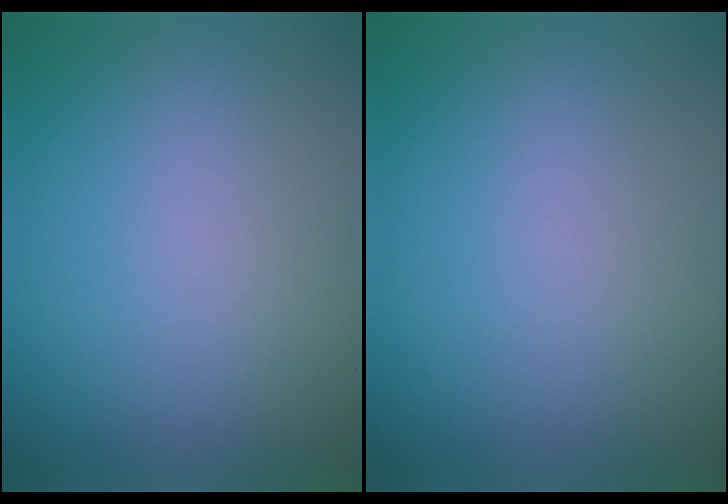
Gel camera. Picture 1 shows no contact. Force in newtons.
{"total": 0.0}